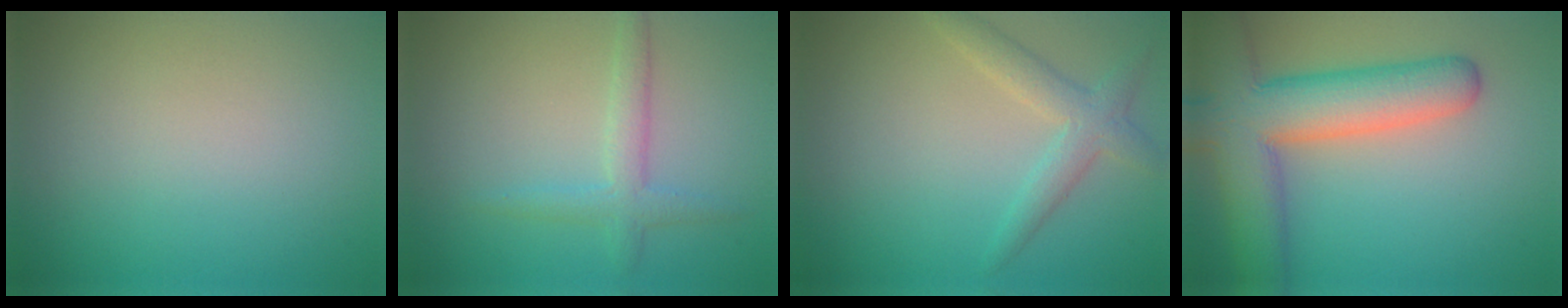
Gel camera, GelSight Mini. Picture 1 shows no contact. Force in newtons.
{"total": 2.4, "press": 2.4, "slide": 0.2}
{"total": 2.8, "press": 2.7, "slide": 0.2}
{"total": 9.5, "press": 9.5, "slide": 0.5}